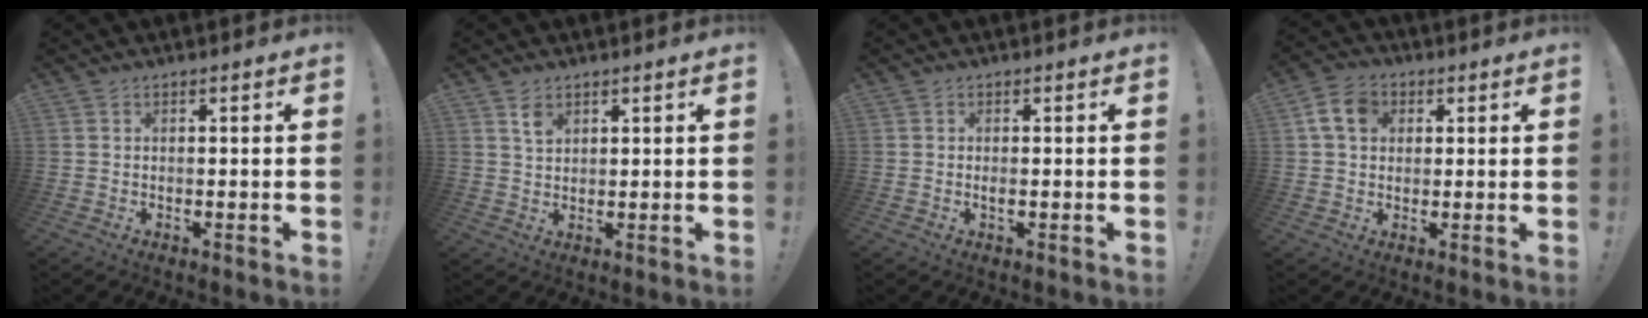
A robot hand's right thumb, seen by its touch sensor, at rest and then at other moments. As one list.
[{"total": 3.6, "force": [2.3, 2.0, 2.0], "torque": [-0.027, -0.012, 0.040]}, {"total": 0.9, "force": [-0.1, 0.1, 0.9], "torque": [-0.009, -0.006, -0.004]}, {"total": 8.7, "force": [2.7, 6.6, 4.9], "torque": [-0.084, 0.005, 0.053]}]